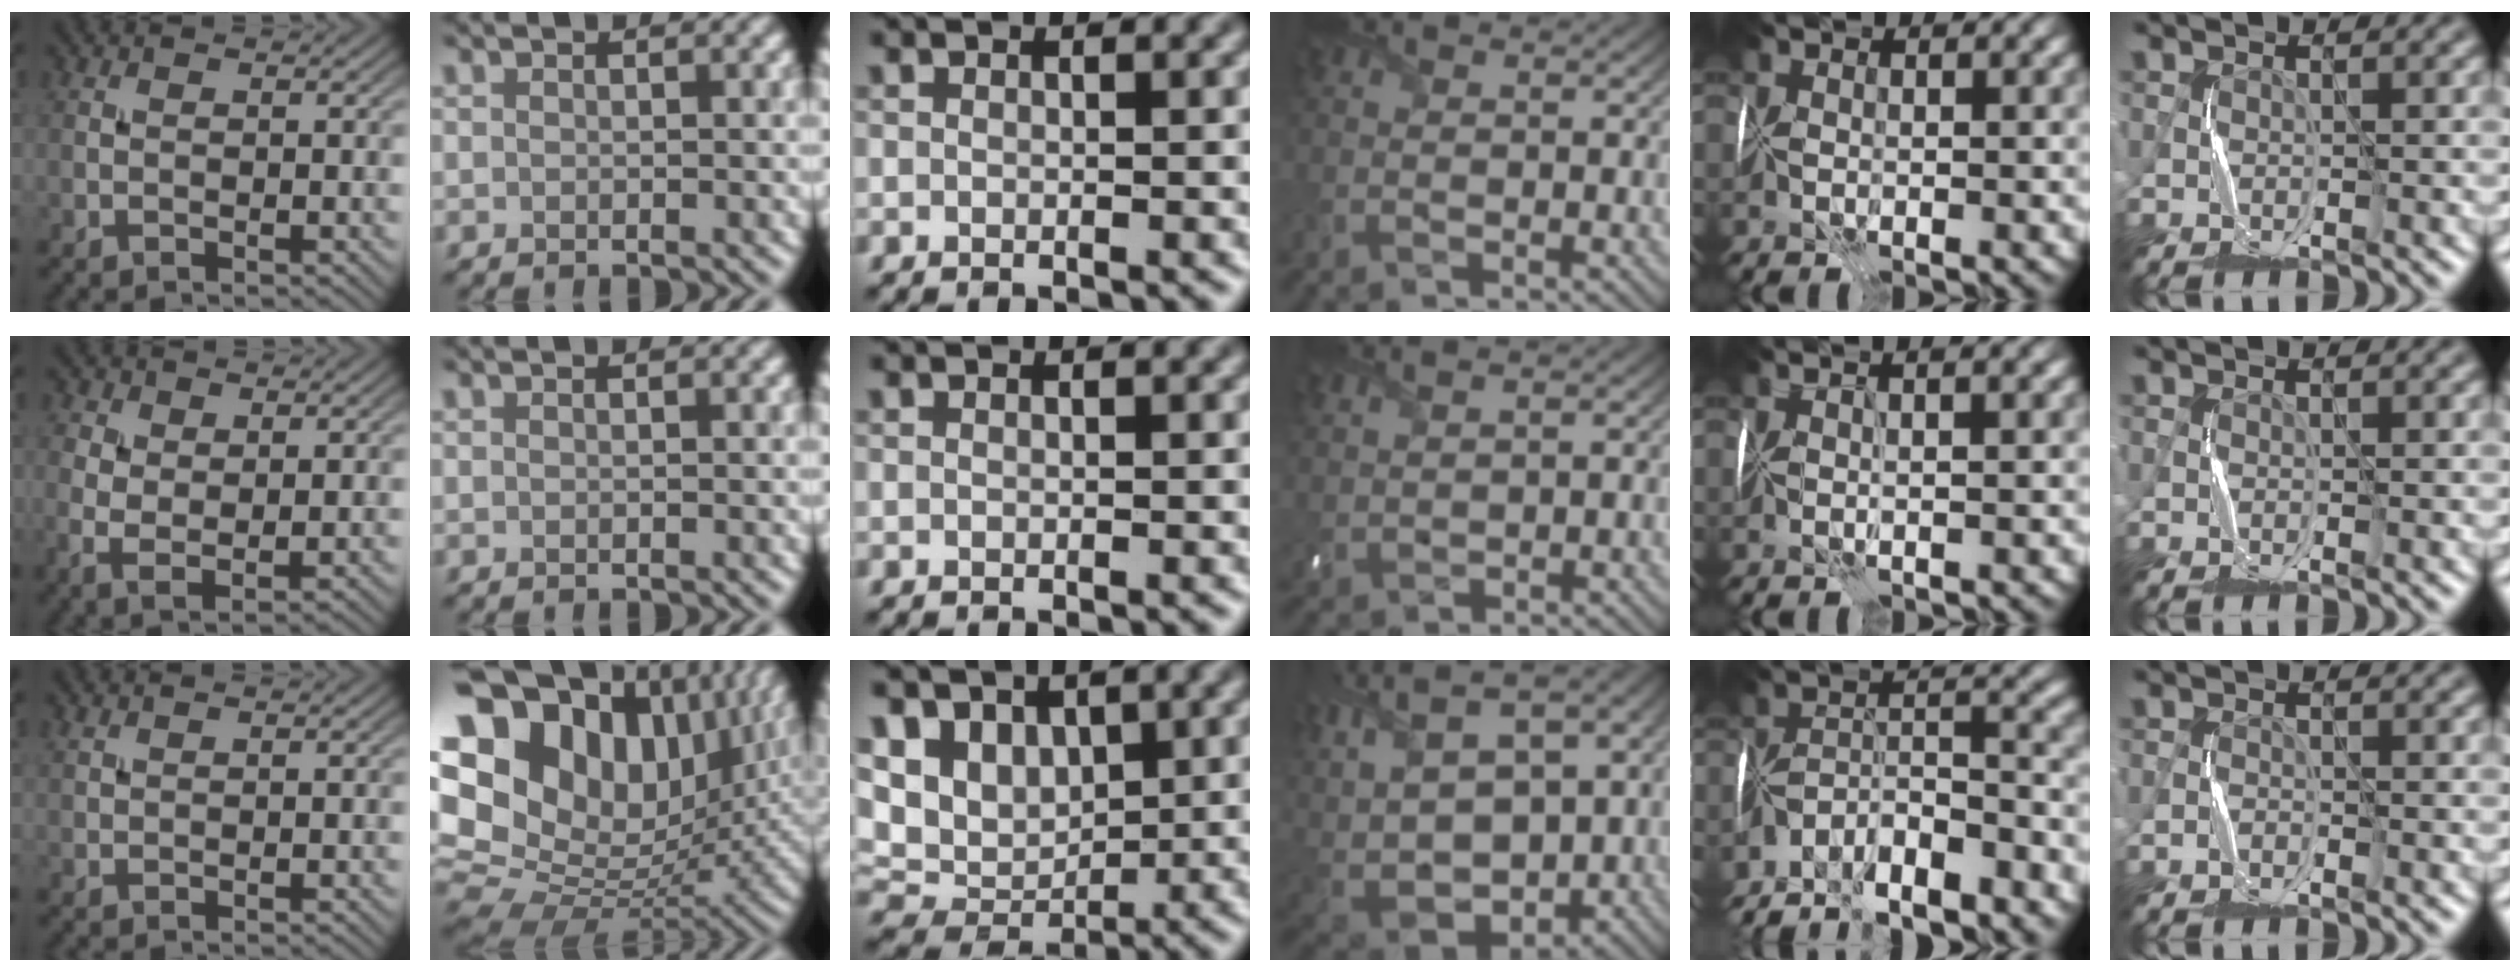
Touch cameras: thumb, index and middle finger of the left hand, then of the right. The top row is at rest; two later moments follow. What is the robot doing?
{"motion": "fold", "object": "memory foam"}